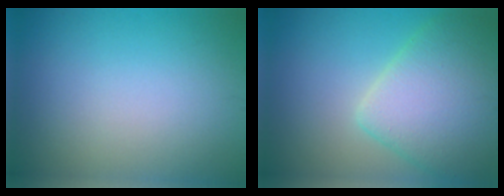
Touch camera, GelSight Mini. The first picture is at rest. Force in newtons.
{"total": 7.1, "press": 7.1, "slide": 0.3}